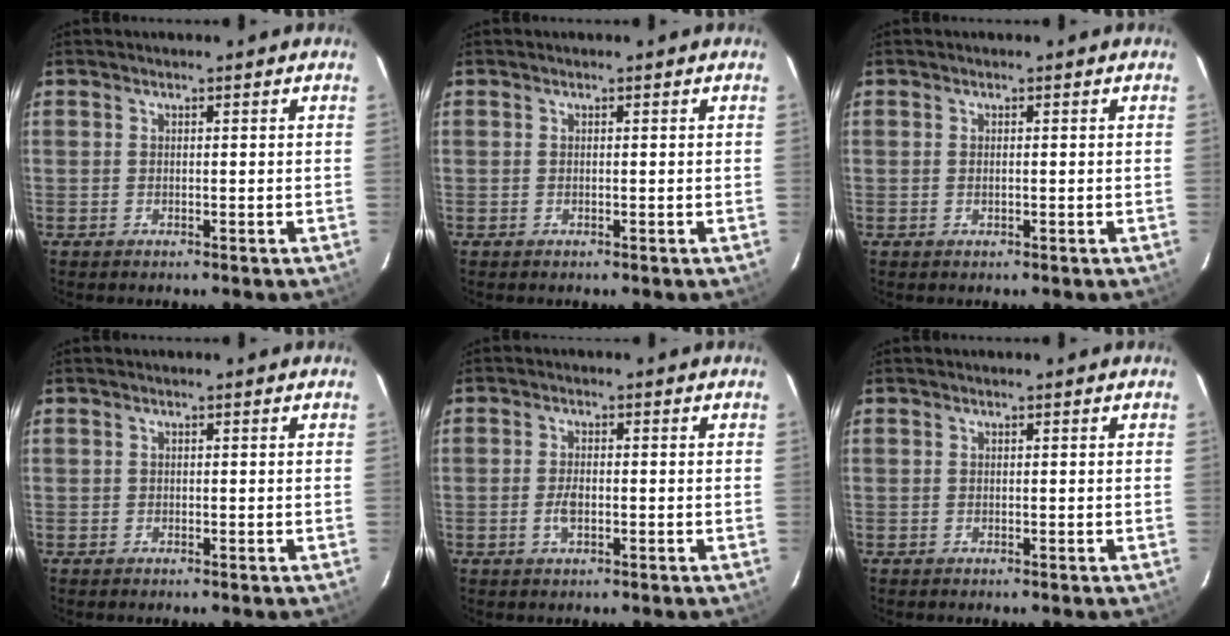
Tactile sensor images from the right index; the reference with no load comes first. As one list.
[{"total": 0.0}, {"total": 0.9, "force": [0.0, 0.4, 0.8], "torque": [-0.013, 0.003, 0.000]}, {"total": 0.7, "force": [-0.3, 0.6, 0.2], "torque": [-0.003, -0.001, -0.002]}, {"total": 3.3, "force": [-0.9, 1.5, 2.8], "torque": [-0.054, 0.001, -0.015]}, {"total": 0.0}]